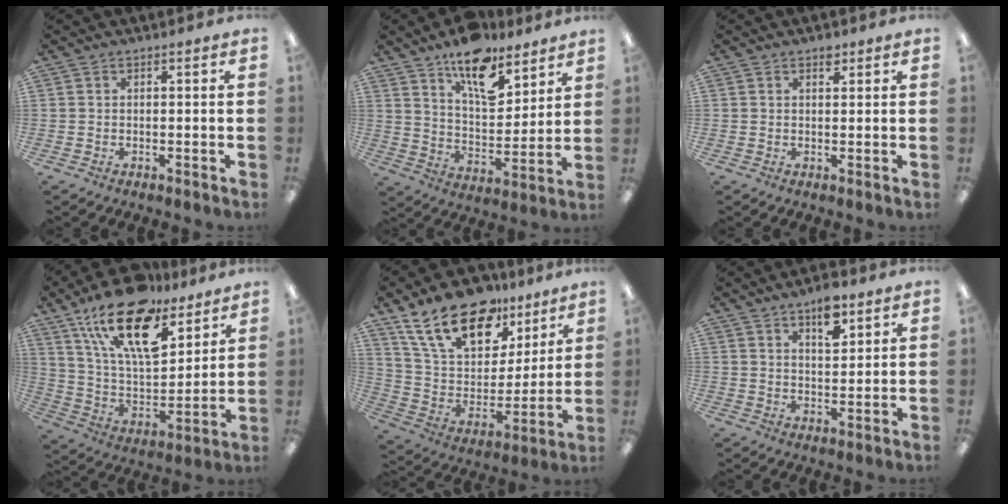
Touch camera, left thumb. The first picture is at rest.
{"total": 14.3, "force": [10.6, 6.3, 7.3], "torque": [-0.109, -0.065, 0.186]}
{"total": 2.2, "force": [1.5, 1.1, 1.1], "torque": [-0.007, -0.004, 0.024]}
{"total": 21.7, "force": [14.8, 9.1, 13.1], "torque": [-0.227, -0.084, 0.261]}
{"total": 21.9, "force": [14.9, 11.4, 11.5], "torque": [-0.210, -0.079, 0.270]}
{"total": 7.7, "force": [5.2, 3.3, 4.7], "torque": [-0.063, -0.024, 0.085]}